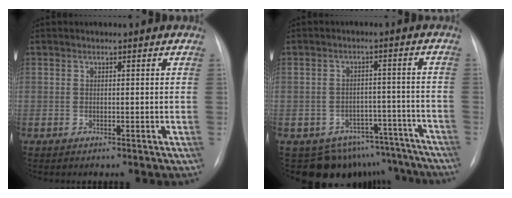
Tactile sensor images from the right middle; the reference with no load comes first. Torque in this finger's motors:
{"motor_torque": [0.12, -0.28, -0.01, -0.01]}